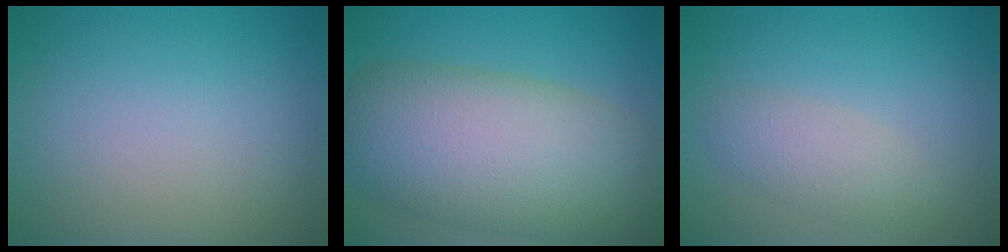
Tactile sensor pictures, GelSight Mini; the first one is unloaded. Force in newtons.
{"total": 11.2, "press": 11.2, "slide": 0.6}
{"total": 2.4, "press": 2.4, "slide": 0.1}